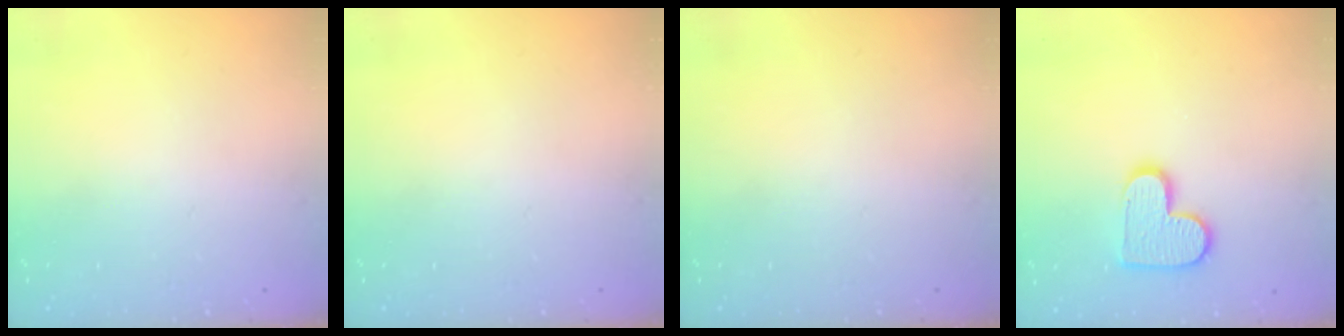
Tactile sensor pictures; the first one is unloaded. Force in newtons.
{"total": 0.0}
{"total": 0.0}
{"total": 11.9, "press": 11.9, "slide": 0.6}